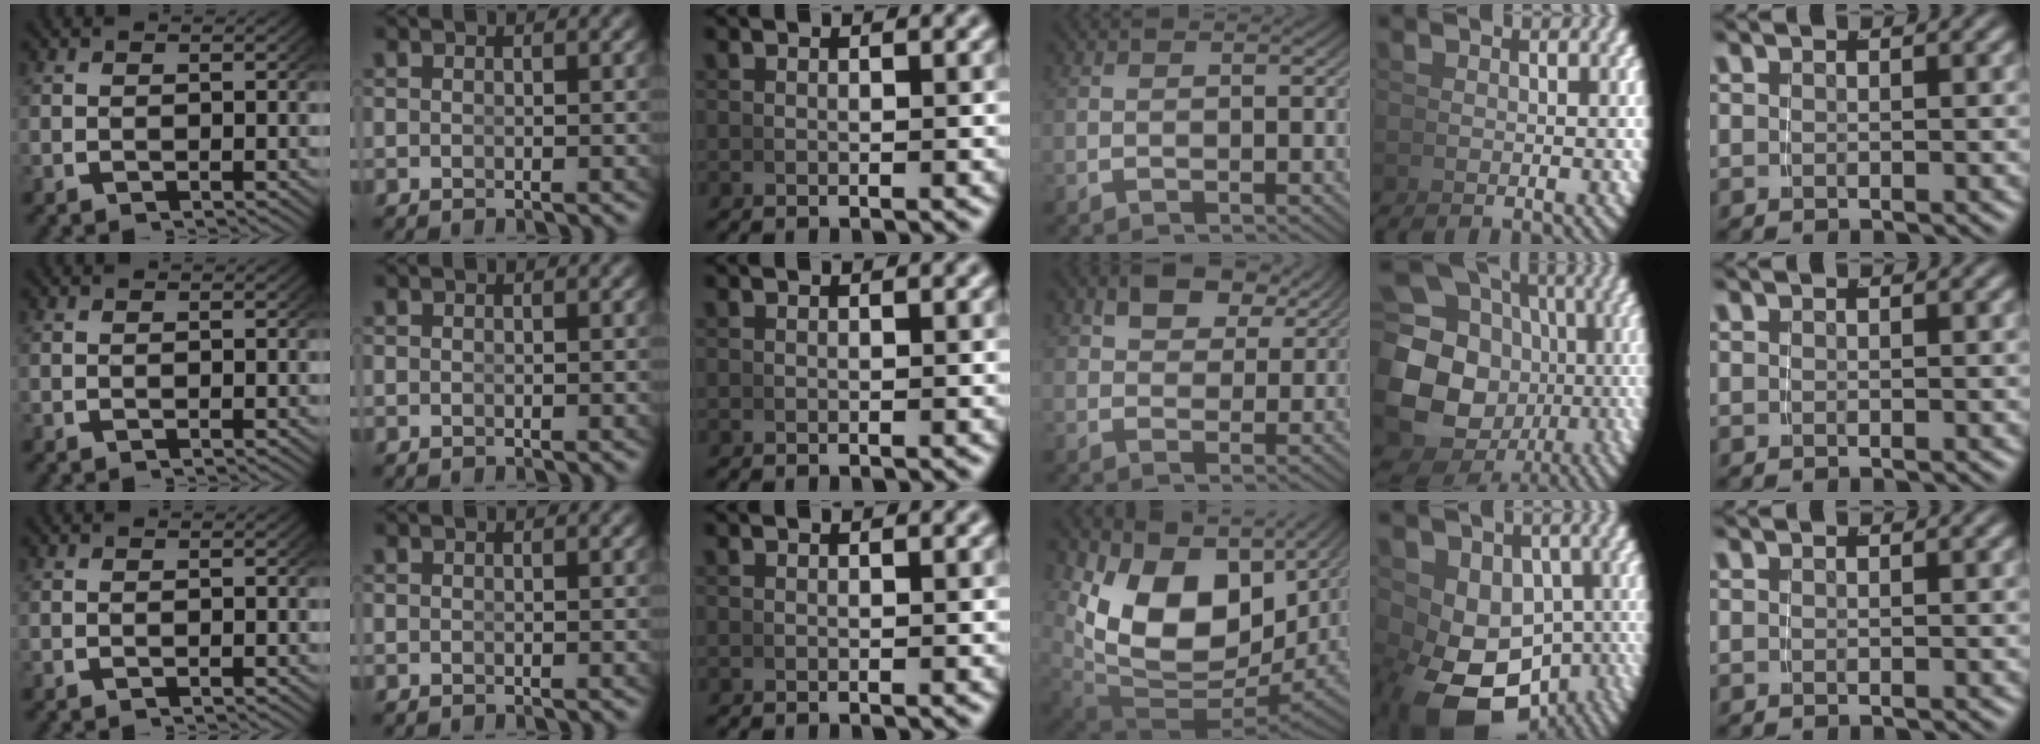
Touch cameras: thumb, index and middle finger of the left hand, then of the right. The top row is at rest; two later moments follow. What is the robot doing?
{"motion": "grasp_and_lifting", "object": "coin"}